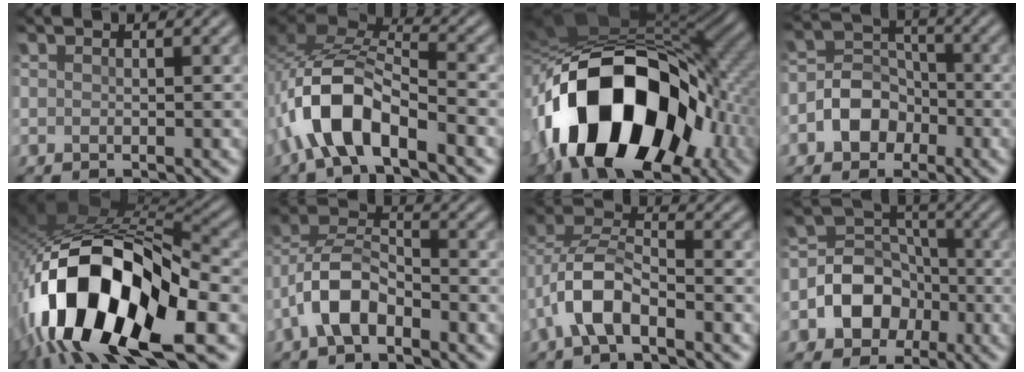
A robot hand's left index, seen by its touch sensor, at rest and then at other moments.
{"total": 8.3, "force": [-4.3, 3.0, 6.5], "torque": [-0.133, 0.014, -0.086]}
{"total": 17.4, "force": [-6.2, 10.2, 12.7], "torque": [-0.211, -0.003, -0.107]}
{"total": 4.7, "force": [-2.1, 3.5, 2.3], "torque": [-0.032, 0.011, -0.045]}
{"total": 17.8, "force": [-6.2, 8.0, 14.6], "torque": [-0.292, 0.003, -0.106]}
{"total": 5.7, "force": [-2.9, 2.8, 4.0], "torque": [-0.085, 0.015, -0.062]}
{"total": 5.4, "force": [-2.5, 2.4, 4.1], "torque": [-0.086, 0.015, -0.052]}
{"total": 6.7, "force": [-2.5, 5.3, 3.2], "torque": [-0.047, 0.013, -0.064]}